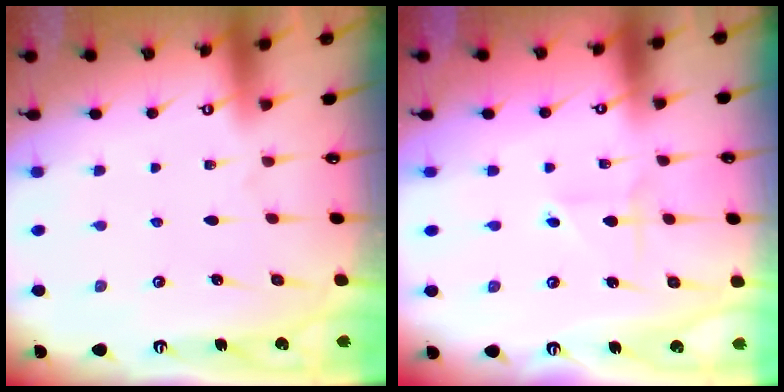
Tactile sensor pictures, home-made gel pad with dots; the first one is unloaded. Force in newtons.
{"total": 2.2, "press": 2.2, "slide": 0.2}